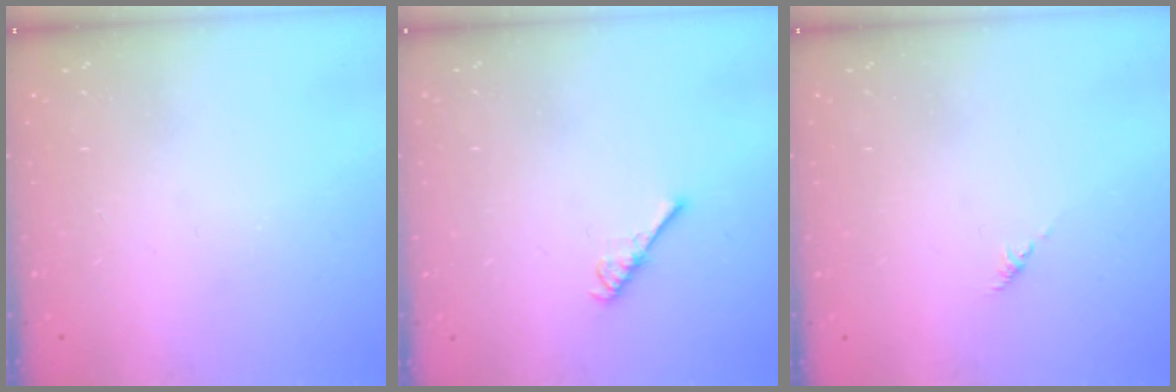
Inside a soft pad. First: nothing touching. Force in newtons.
{"total": 3.8, "press": 3.7, "slide": 0.6}
{"total": 0.0}